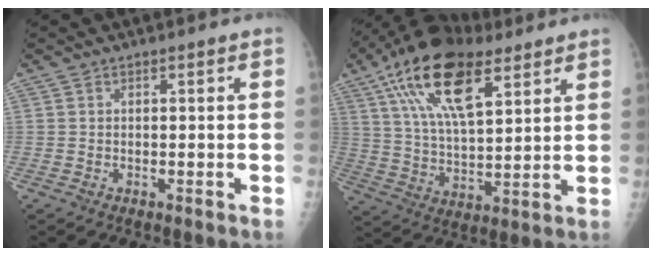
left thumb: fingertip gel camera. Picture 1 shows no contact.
{"total": 19.7, "force": [10.3, 8.5, 14.5], "torque": [-0.248, -0.021, 0.184]}